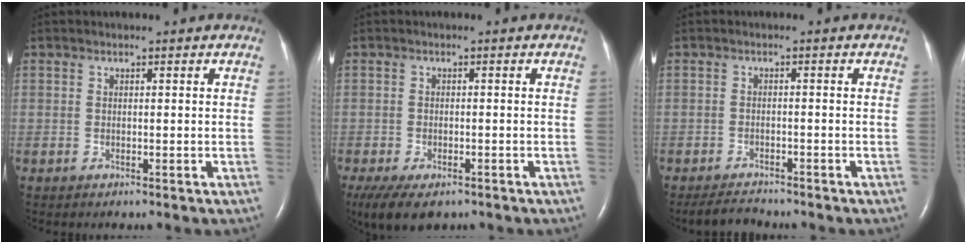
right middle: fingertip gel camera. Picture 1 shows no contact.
{"total": 8.0, "force": [-5.5, 3.6, 4.6], "torque": [-0.087, -0.012, -0.084]}
{"total": 3.3, "force": [-3.2, 0.6, 0.6], "torque": [-0.018, -0.013, -0.054]}